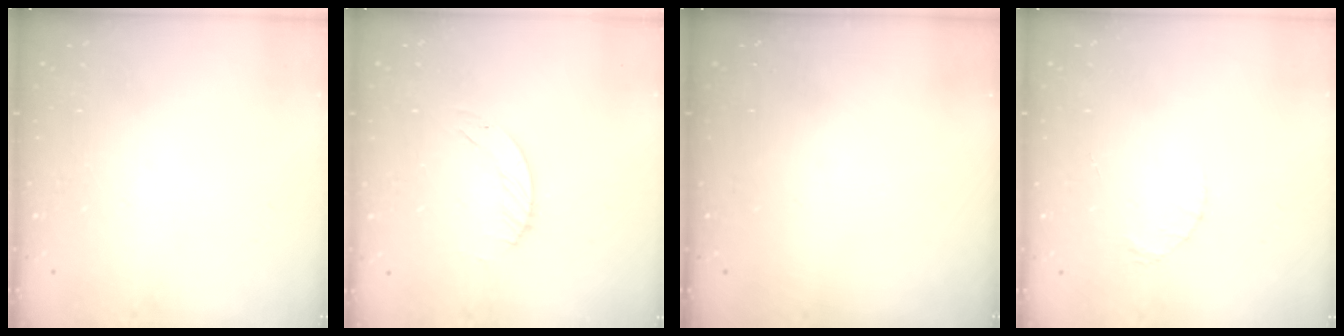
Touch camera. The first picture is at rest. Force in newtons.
{"total": 1.2, "press": 1.2, "slide": 0.2}
{"total": 0.0}
{"total": 1.4, "press": 1.4, "slide": 0.2}